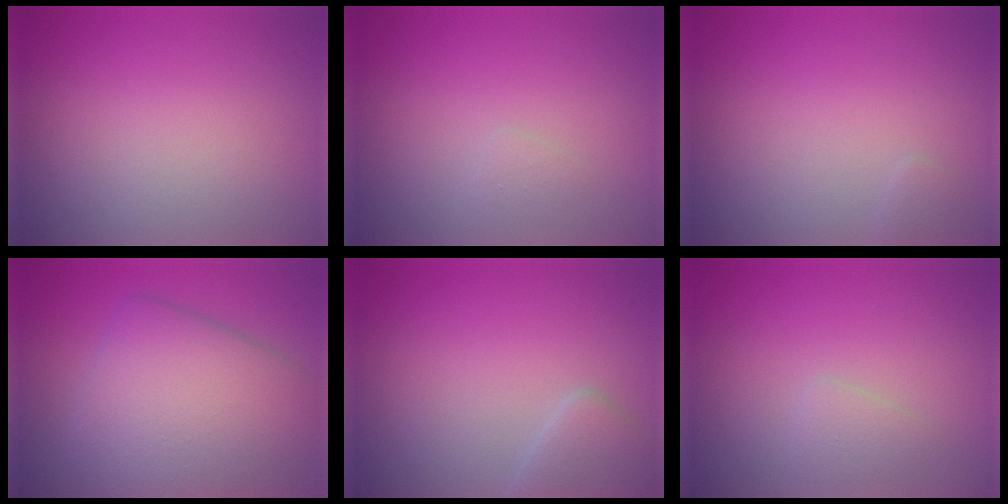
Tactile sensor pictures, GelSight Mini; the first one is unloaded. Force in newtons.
{"total": 0.7, "press": 0.7, "slide": 0.0}
{"total": 0.6, "press": 0.6, "slide": 0.1}
{"total": 9.2, "press": 9.2, "slide": 0.5}
{"total": 2.6, "press": 2.6, "slide": 0.1}
{"total": 1.2, "press": 1.2, "slide": 0.0}